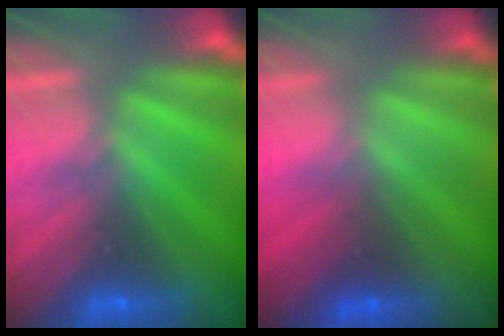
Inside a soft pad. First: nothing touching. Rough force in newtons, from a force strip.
{"total": 1.6}